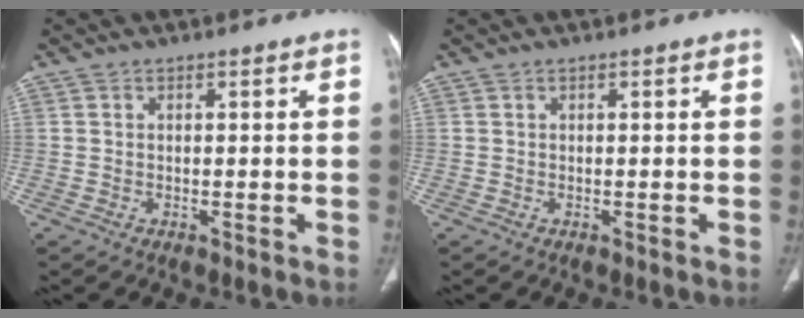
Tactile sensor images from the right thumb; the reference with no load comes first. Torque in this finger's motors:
{"motor_torque": [0.00, 0.00, -0.06, 0.03, 0.00]}